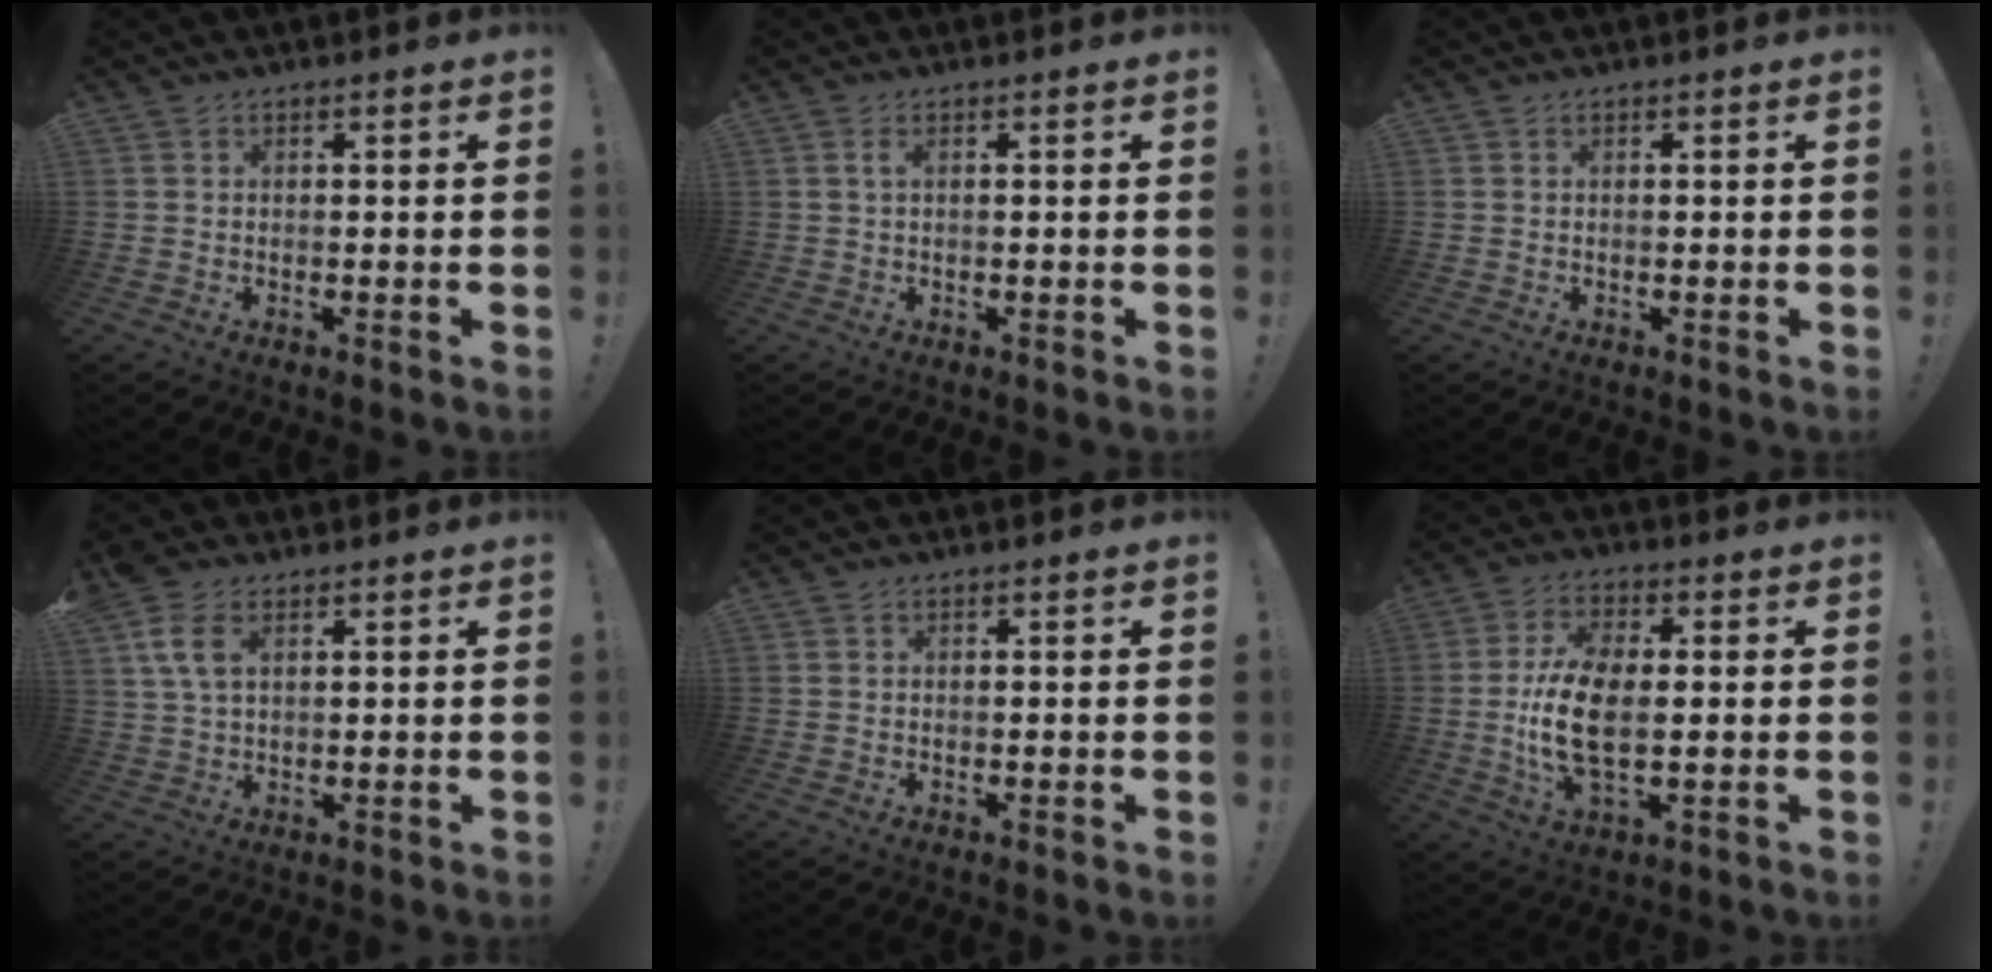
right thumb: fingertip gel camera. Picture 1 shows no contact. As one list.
[{"total": 1.4, "force": [0.2, 0.0, 1.4], "torque": [-0.028, 0.002, 0.002]}, {"total": 0.0}, {"total": 7.8, "force": [3.4, 4.1, 5.7], "torque": [-0.120, -0.001, 0.064]}, {"total": 0.0}, {"total": 13.8, "force": [-0.6, 6.6, 12.1], "torque": [-0.240, -0.009, -0.012]}]